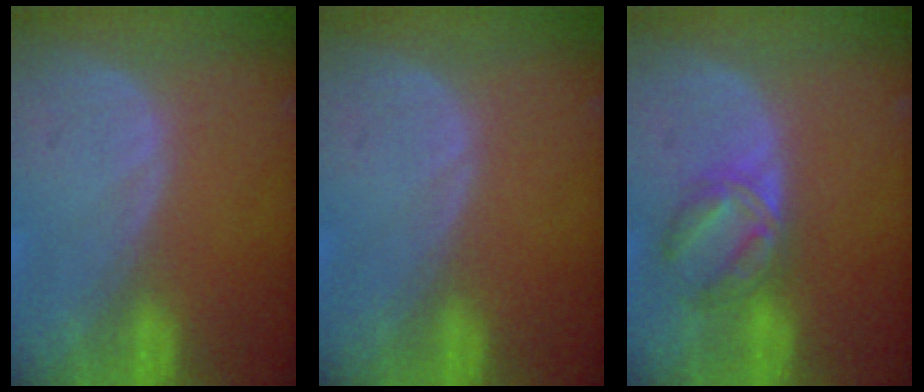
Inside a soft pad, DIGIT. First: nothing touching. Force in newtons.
{"total": 0.0}
{"total": 5.6, "press": 5.5, "slide": 1.0}